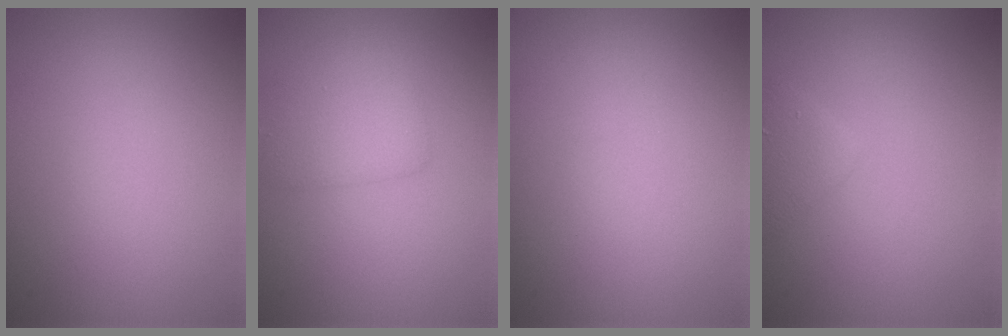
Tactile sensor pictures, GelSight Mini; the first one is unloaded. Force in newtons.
{"total": 2.3, "press": 2.3, "slide": 0.1}
{"total": 0.0}
{"total": 1.7, "press": 1.7, "slide": 0.1}